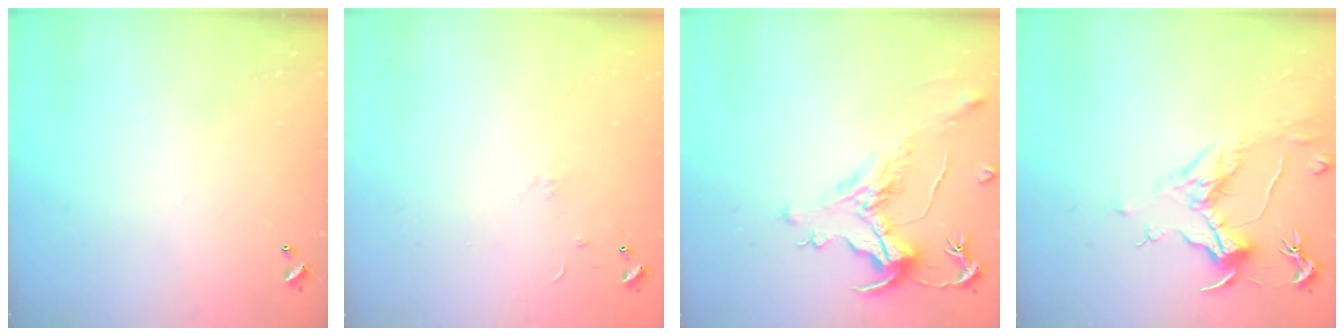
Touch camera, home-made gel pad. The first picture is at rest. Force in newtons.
{"total": 3.9, "press": 3.8, "slide": 0.8}
{"total": 1.2, "press": 0.7, "slide": 1.0}
{"total": 1.6, "press": 1.3, "slide": 0.8}